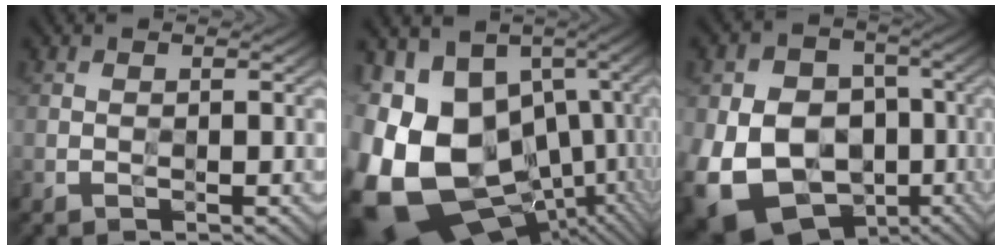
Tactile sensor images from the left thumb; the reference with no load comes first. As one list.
[{"total": 20.8, "force": [-2.3, 15.5, 13.7], "torque": [-0.294, -0.037, -0.008]}, {"total": 19.0, "force": [-5.8, 15.4, 9.5], "torque": [-0.214, -0.039, -0.096]}]